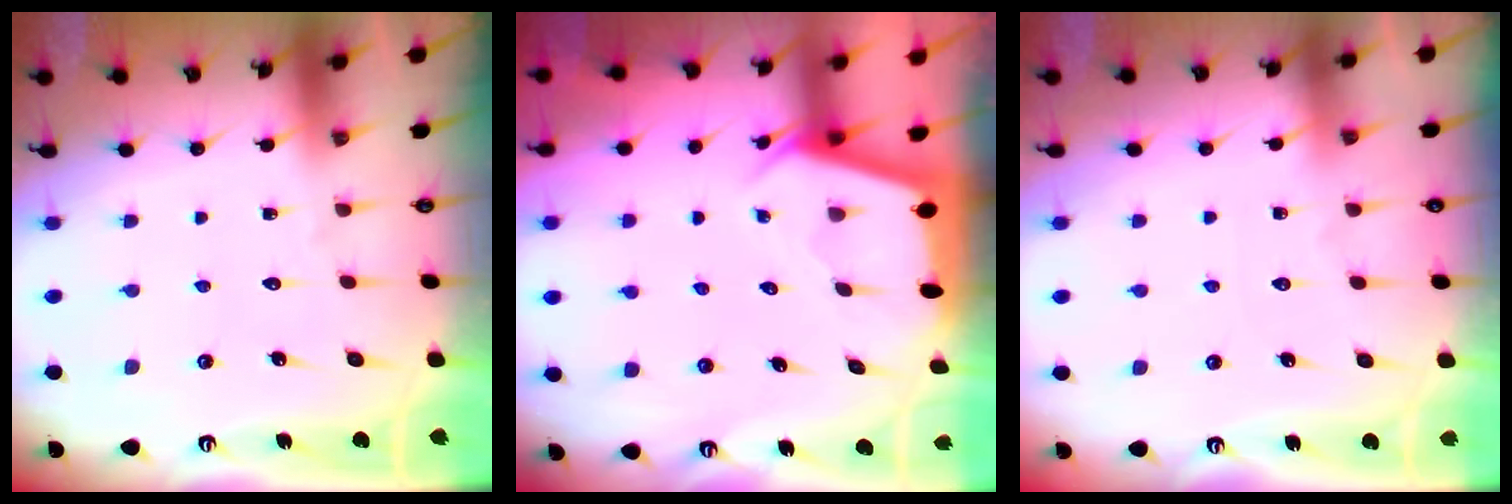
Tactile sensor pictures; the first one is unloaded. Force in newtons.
{"total": 3.2, "press": 3.2, "slide": 0.1}
{"total": 2.2, "press": 2.2, "slide": 0.4}